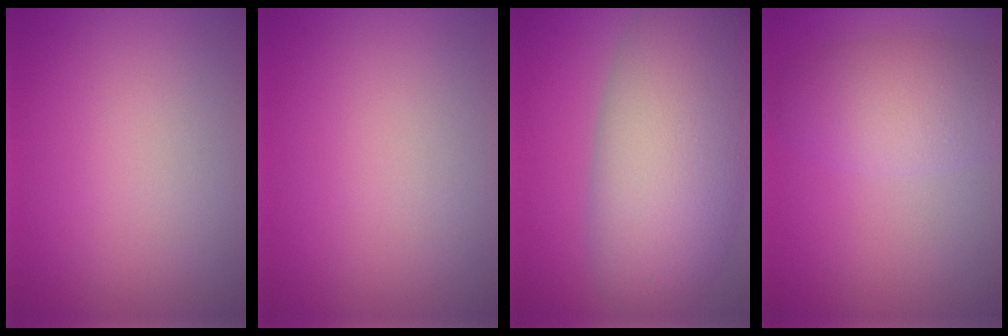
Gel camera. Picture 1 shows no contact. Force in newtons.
{"total": 0.0}
{"total": 11.7, "press": 11.7, "slide": 0.3}
{"total": 4.9, "press": 4.9, "slide": 0.5}